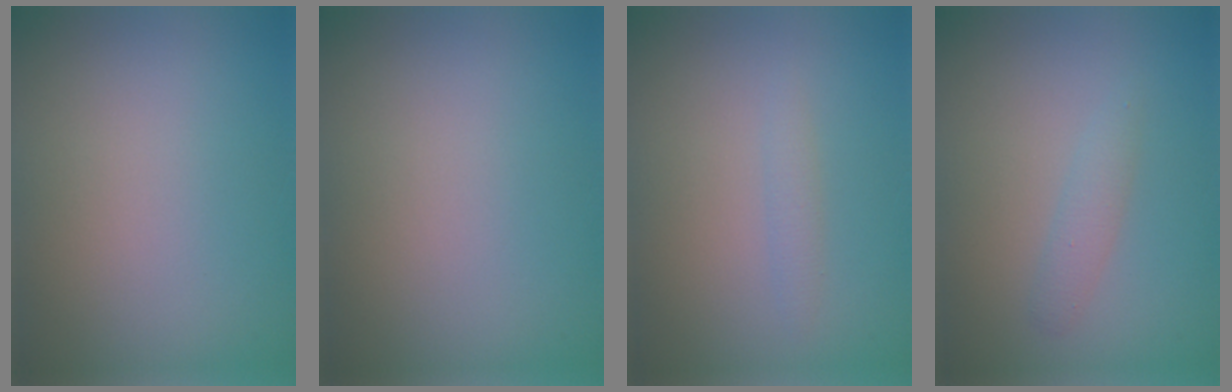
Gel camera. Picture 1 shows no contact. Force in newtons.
{"total": 0.0}
{"total": 1.0, "press": 1.0, "slide": 0.0}
{"total": 1.5, "press": 1.5, "slide": 0.0}